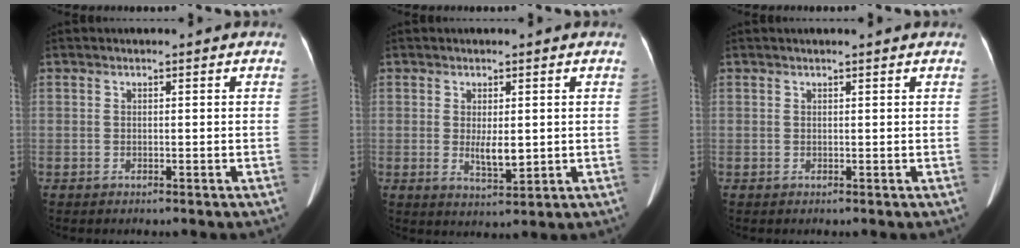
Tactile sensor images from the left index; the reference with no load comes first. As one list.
[{"total": 3.7, "force": [0.2, 1.2, 3.5], "torque": [-0.063, -0.009, 0.009]}, {"total": 2.1, "force": [1.9, 0.0, 0.9], "torque": [-0.012, 0.020, 0.022]}]